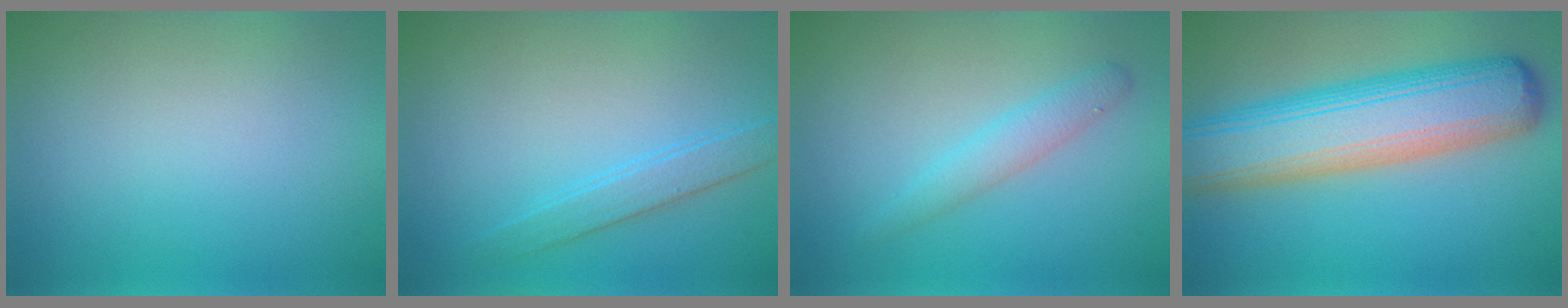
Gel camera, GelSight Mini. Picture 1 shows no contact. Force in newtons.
{"total": 2.1, "press": 2.1, "slide": 0.1}
{"total": 1.3, "press": 1.3, "slide": 0.2}
{"total": 10.6, "press": 10.6, "slide": 0.3}